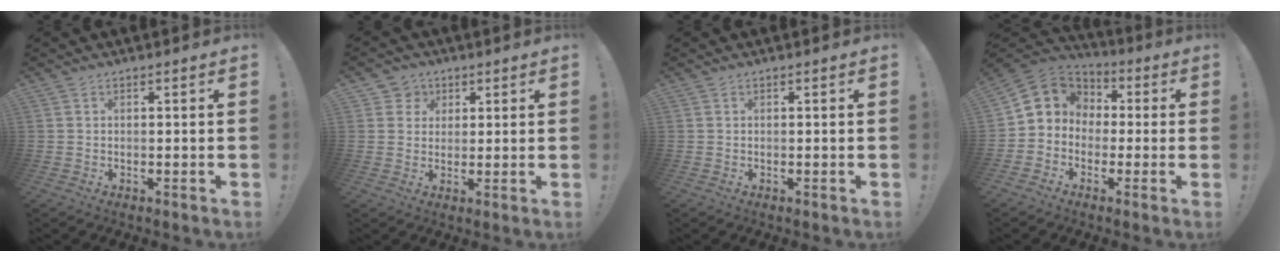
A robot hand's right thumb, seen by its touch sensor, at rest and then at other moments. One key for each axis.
{"total": 4.9, "fx": 1.9, "fy": 4.5, "fz": 0.5, "tx": -0.010, "ty": -0.012, "tz": 0.037}
{"total": 0.0}
{"total": 6.9, "fx": -0.9, "fy": 6.7, "fz": 1.1, "tx": -0.011, "ty": 0.007, "tz": -0.007}